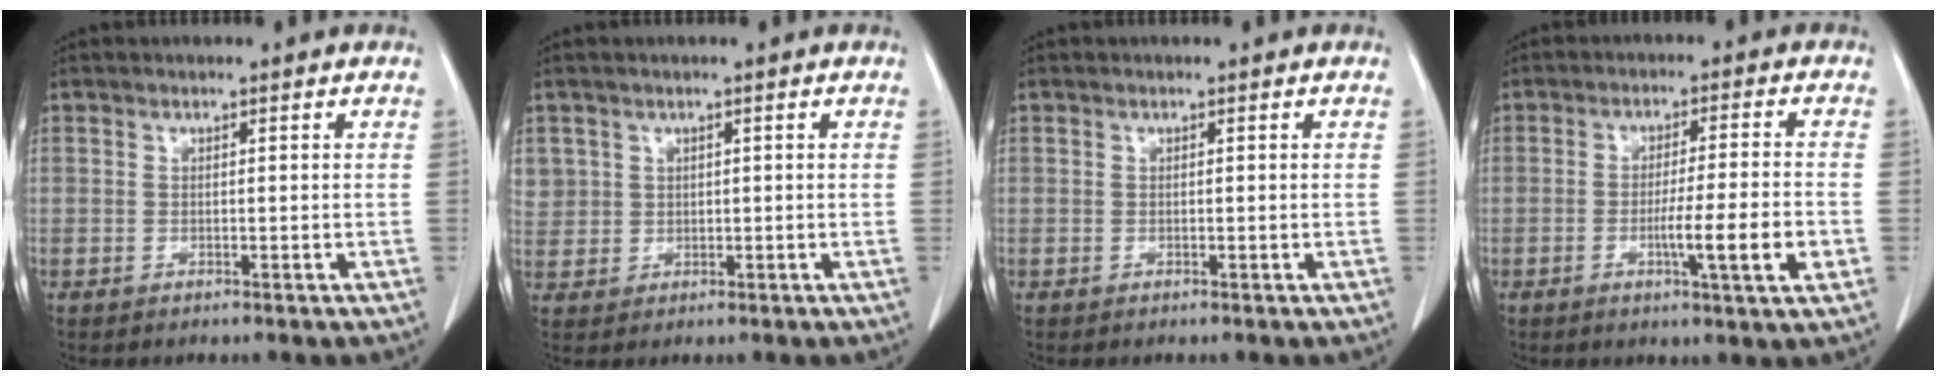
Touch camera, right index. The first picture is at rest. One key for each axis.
{"total": 3.9, "fx": 1.4, "fy": 3.6, "fz": 0.3, "tx": 0.003, "ty": 0.007, "tz": 0.032}
{"total": 0.0}
{"total": 8.6, "fx": -2.5, "fy": -0.4, "fz": 8.2, "tx": -0.129, "ty": -0.013, "tz": -0.042}